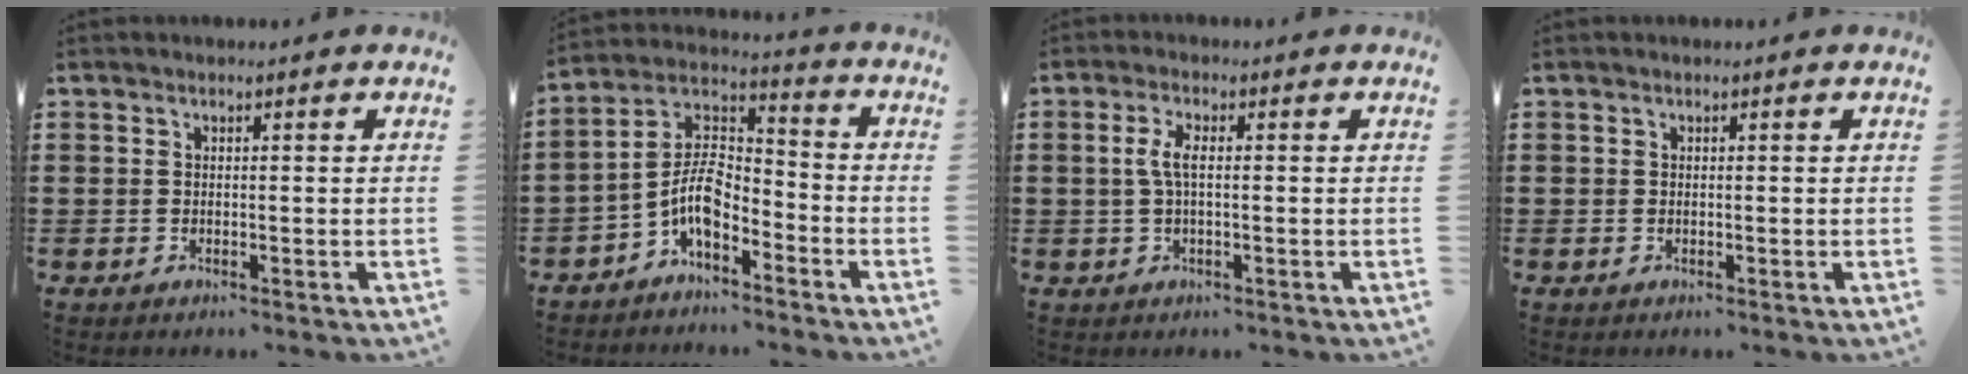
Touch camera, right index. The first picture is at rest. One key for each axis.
{"total": 7.7, "fx": -3.9, "fy": 3.7, "fz": 5.5, "tx": -0.135, "ty": -0.009, "tz": -0.084}
{"total": 3.4, "fx": 0.0, "fy": 1.1, "fz": 3.2, "tx": -0.075, "ty": -0.002, "tz": -0.007}
{"total": 0.0}